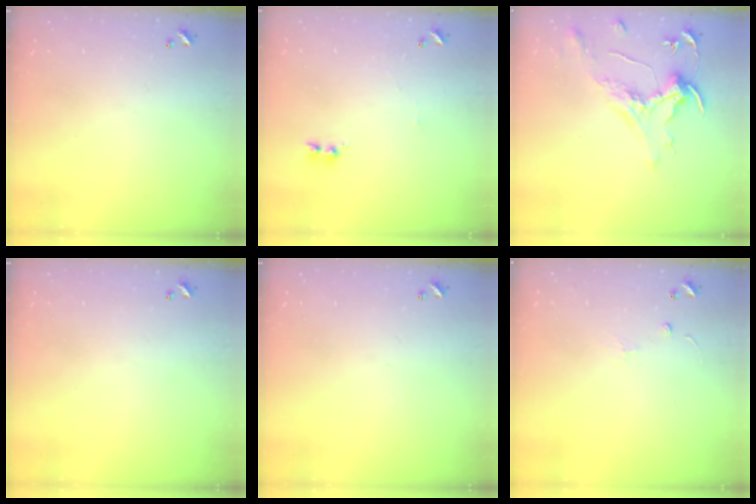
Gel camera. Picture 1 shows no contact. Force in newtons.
{"total": 3.8, "press": 3.8, "slide": 0.5}
{"total": 1.6, "press": 1.4, "slide": 0.7}
{"total": 0.0}
{"total": 0.0}
{"total": 1.6, "press": 1.5, "slide": 0.4}